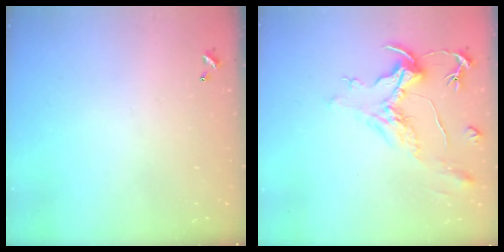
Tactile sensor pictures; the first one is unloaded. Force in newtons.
{"total": 2.1, "press": 1.6, "slide": 1.3}